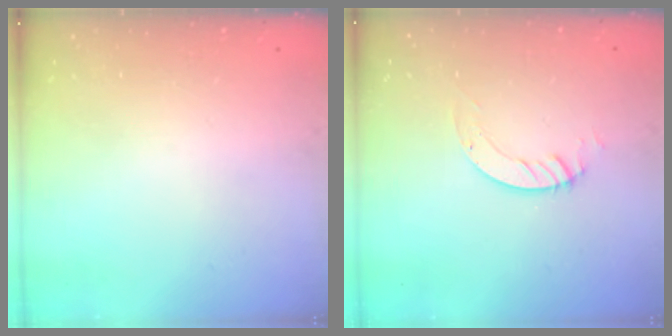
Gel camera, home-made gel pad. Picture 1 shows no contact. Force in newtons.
{"total": 3.7, "press": 3.7, "slide": 0.2}